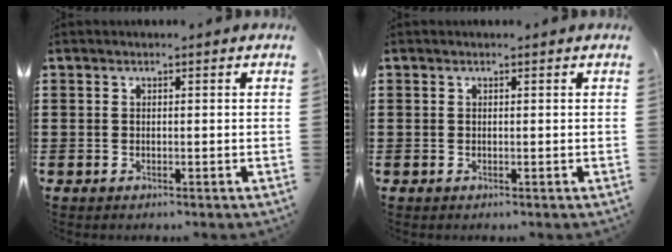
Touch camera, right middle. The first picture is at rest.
{"total": 0.0}